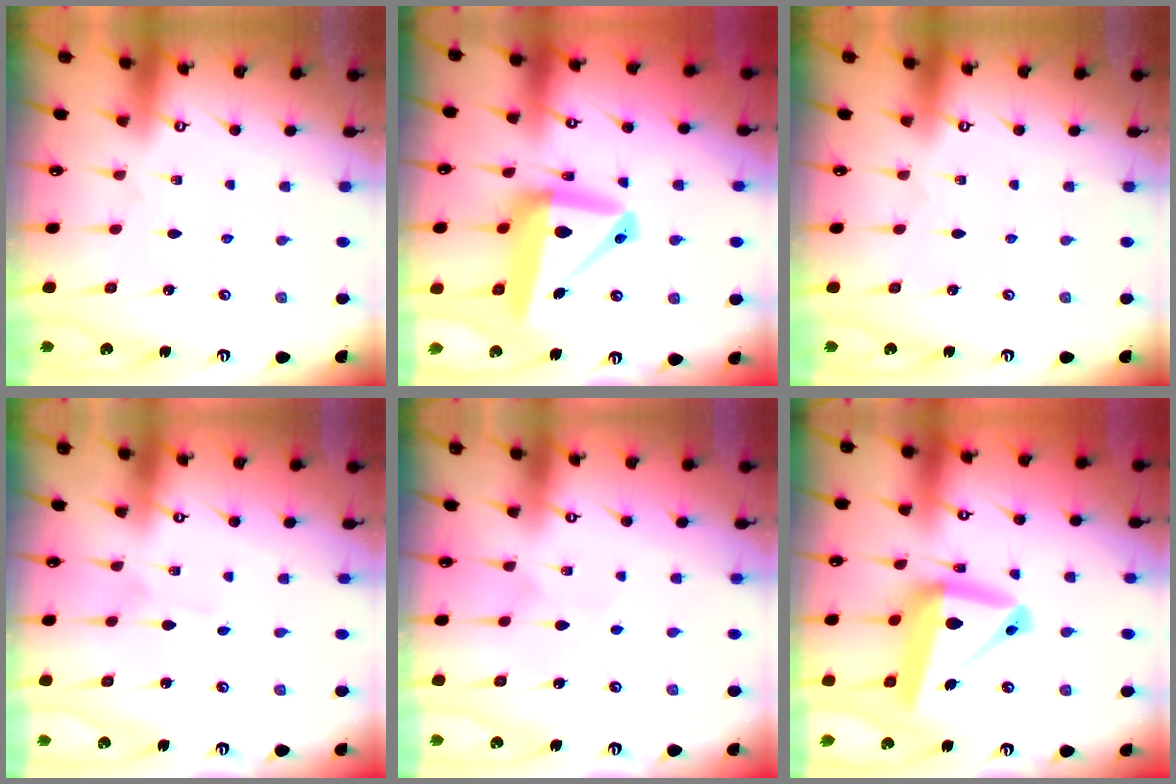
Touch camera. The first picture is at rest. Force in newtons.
{"total": 15.6, "press": 15.5, "slide": 1.9}
{"total": 0.0}
{"total": 1.9, "press": 1.9, "slide": 0.2}
{"total": 4.6, "press": 4.5, "slide": 0.9}
{"total": 18.0, "press": 17.8, "slide": 2.3}